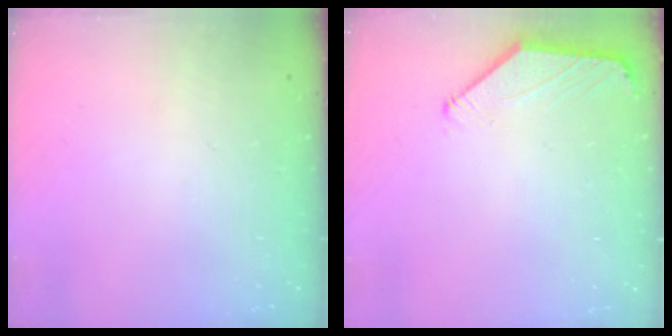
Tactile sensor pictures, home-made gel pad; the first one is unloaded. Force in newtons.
{"total": 0.8, "press": 0.8, "slide": 0.2}